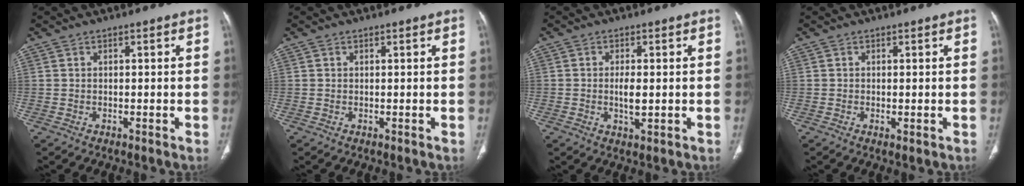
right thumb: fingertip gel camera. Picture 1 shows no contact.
{"total": 0.0}
{"total": 3.6, "force": [-0.2, 1.5, 3.3], "torque": [-0.060, -0.004, -0.003]}
{"total": 1.1, "force": [-0.3, 0.4, 1.0], "torque": [-0.022, -0.005, -0.003]}